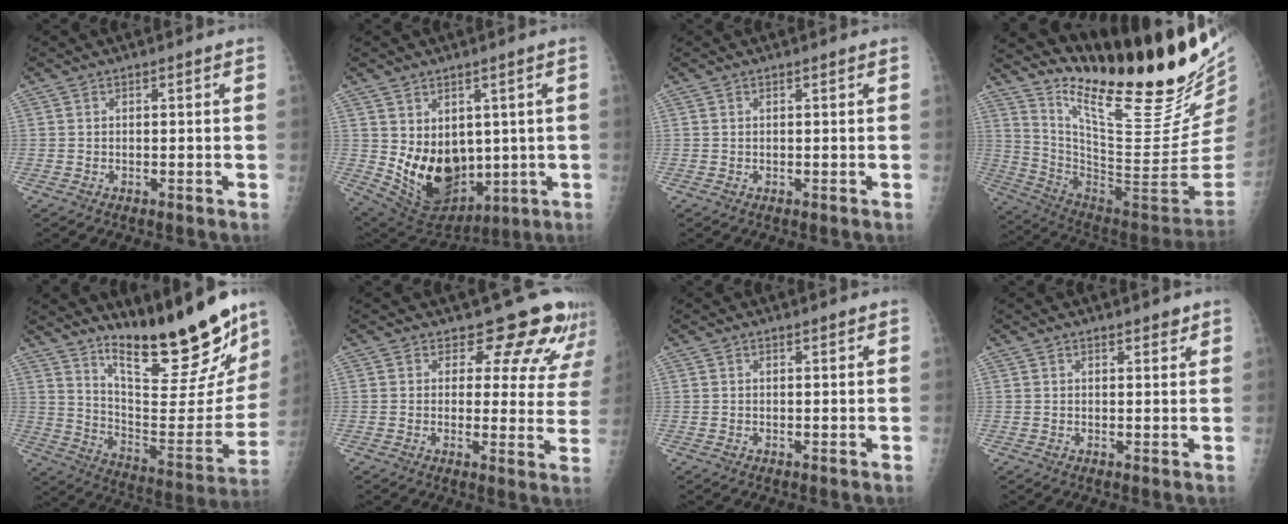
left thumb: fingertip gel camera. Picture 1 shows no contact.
{"total": 14.4, "force": [0.3, 10.4, 10.0], "torque": [-0.124, -0.030, 0.044]}
{"total": 0.0}
{"total": 30.0, "force": [22.9, 5.0, 18.7], "torque": [-0.265, -0.167, 0.356]}
{"total": 23.6, "force": [18.0, 5.1, 14.5], "torque": [-0.179, -0.126, 0.285]}
{"total": 12.2, "force": [11.0, 4.9, 2.0], "torque": [0.026, -0.081, 0.100]}
{"total": 0.5, "force": [0.5, 0.1, 0.2], "torque": [-0.006, -0.004, 0.009]}
{"total": 2.1, "force": [1.7, 0.8, 0.9], "torque": [-0.002, -0.009, 0.021]}